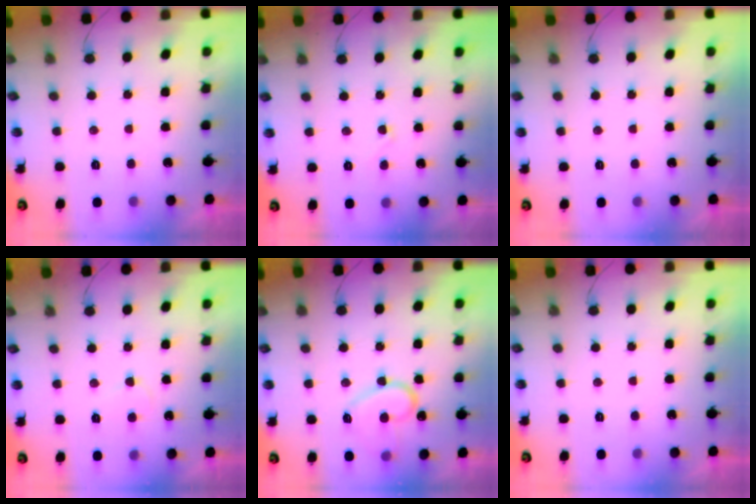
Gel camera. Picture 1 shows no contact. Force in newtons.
{"total": 2.8, "press": 2.8, "slide": 0.2}
{"total": 1.8, "press": 1.8, "slide": 0.0}
{"total": 5.5, "press": 5.5, "slide": 0.3}
{"total": 13.0, "press": 12.9, "slide": 1.0}
{"total": 1.8, "press": 1.7, "slide": 0.1}